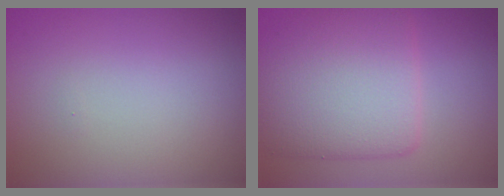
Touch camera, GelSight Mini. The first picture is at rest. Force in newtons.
{"total": 7.8, "press": 7.8, "slide": 0.2}